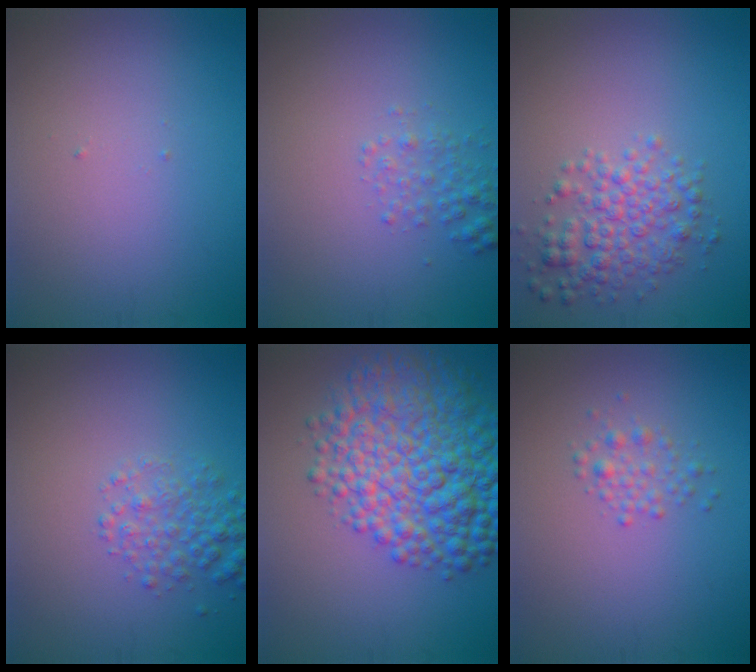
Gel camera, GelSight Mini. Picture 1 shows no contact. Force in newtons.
{"total": 1.7, "press": 1.7, "slide": 0.1}
{"total": 3.9, "press": 3.9, "slide": 0.1}
{"total": 2.9, "press": 2.9, "slide": 0.2}
{"total": 10.7, "press": 10.7, "slide": 0.3}
{"total": 2.2, "press": 2.2, "slide": 0.0}